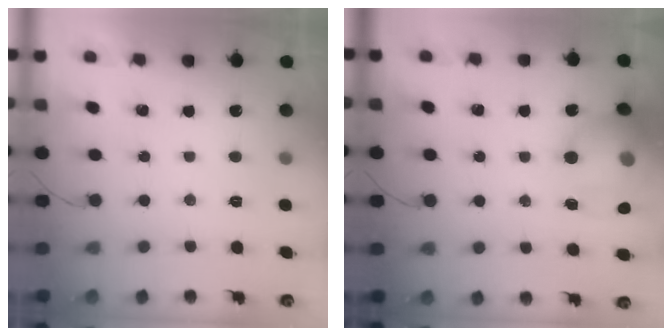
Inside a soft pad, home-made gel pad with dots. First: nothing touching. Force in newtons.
{"total": 17.0, "press": 16.9, "slide": 1.8}